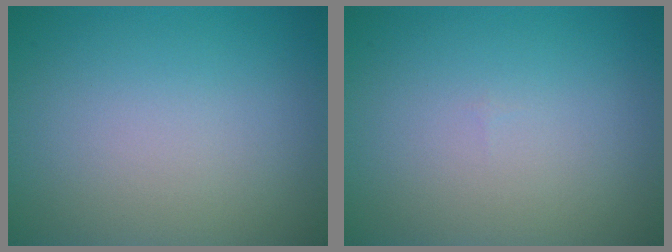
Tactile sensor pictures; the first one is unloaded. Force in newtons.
{"total": 0.0}